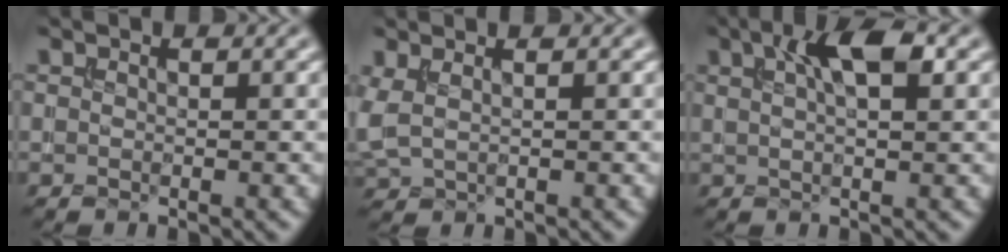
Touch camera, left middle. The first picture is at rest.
{"total": 2.1, "force": [0.9, 1.1, 1.6], "torque": [-0.034, 0.006, 0.024]}
{"total": 4.9, "force": [2.0, 1.5, 4.3], "torque": [-0.063, 0.008, 0.033]}